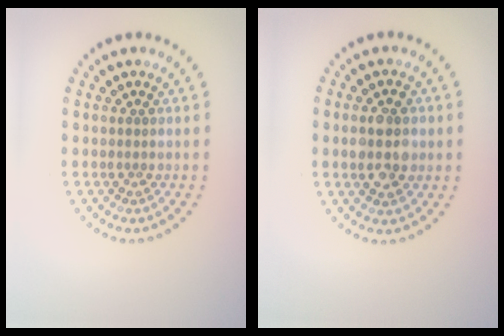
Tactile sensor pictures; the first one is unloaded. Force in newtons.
{"total": 4.0, "press": 4.0, "slide": 0.2}